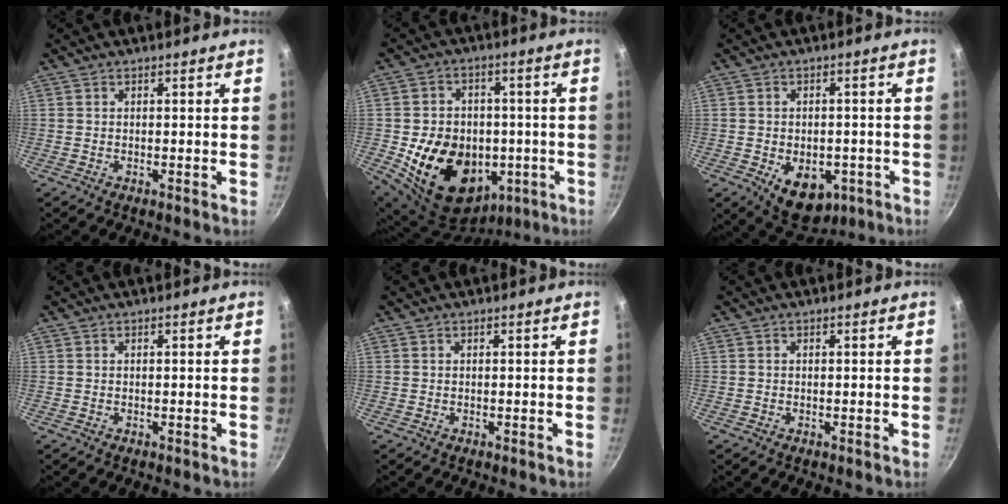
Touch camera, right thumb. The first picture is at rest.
{"total": 20.4, "force": [-3.6, 15.8, 12.4], "torque": [-0.186, 0.021, -0.033]}
{"total": 10.4, "force": [-3.4, 6.9, 6.9], "torque": [-0.065, 0.004, -0.031]}
{"total": 0.0}
{"total": 0.0}
{"total": 0.0}